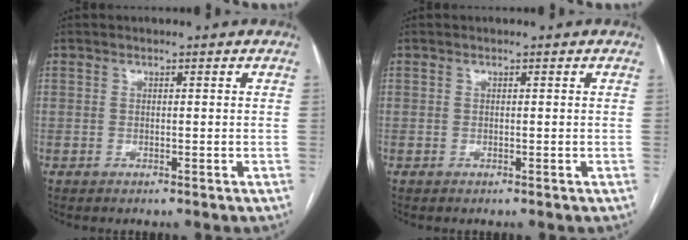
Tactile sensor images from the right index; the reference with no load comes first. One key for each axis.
{"total": 0.0}